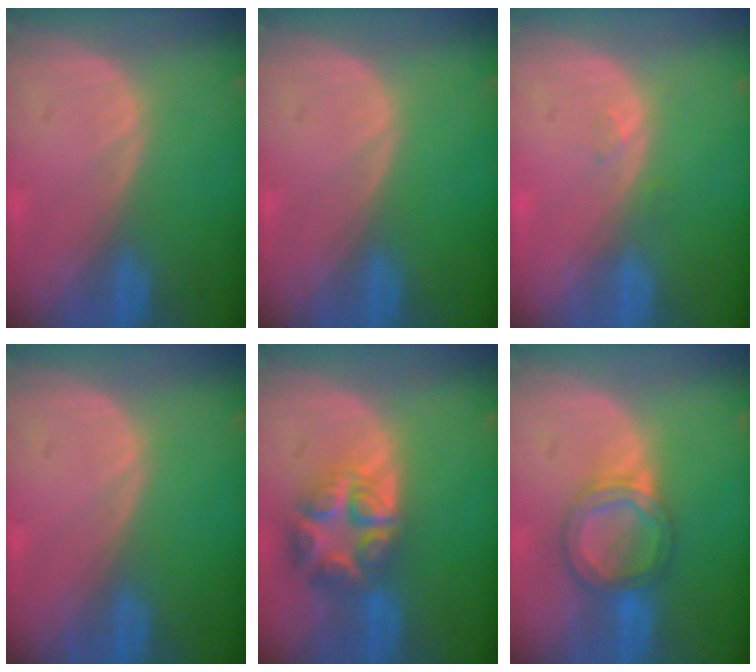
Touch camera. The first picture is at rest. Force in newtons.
{"total": 0.0}
{"total": 1.1, "press": 1.0, "slide": 0.4}
{"total": 0.0}
{"total": 8.2, "press": 7.2, "slide": 3.9}
{"total": 6.1, "press": 5.6, "slide": 2.4}